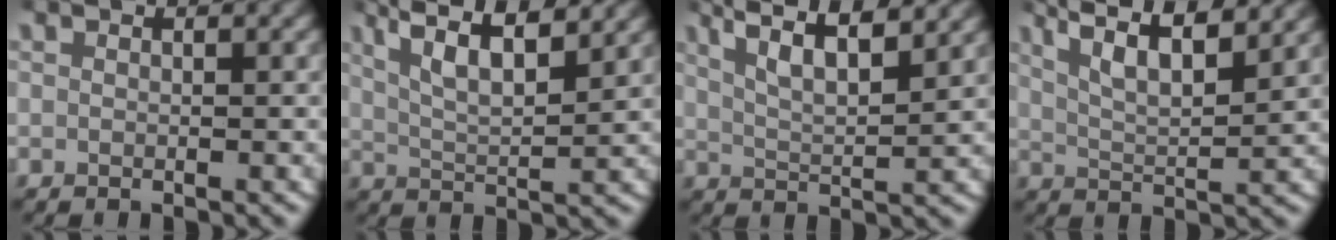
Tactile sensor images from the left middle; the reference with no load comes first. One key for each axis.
{"total": 6.6, "fx": 3.9, "fy": 2.2, "fz": 4.8, "tx": -0.087, "ty": 0.002, "tz": 0.062}
{"total": 6.7, "fx": 4.4, "fy": 2.1, "fz": 4.7, "tx": -0.079, "ty": 0.010, "tz": 0.067}
{"total": 7.4, "fx": 4.8, "fy": 2.6, "fz": 5.1, "tx": -0.087, "ty": 0.007, "tz": 0.073}